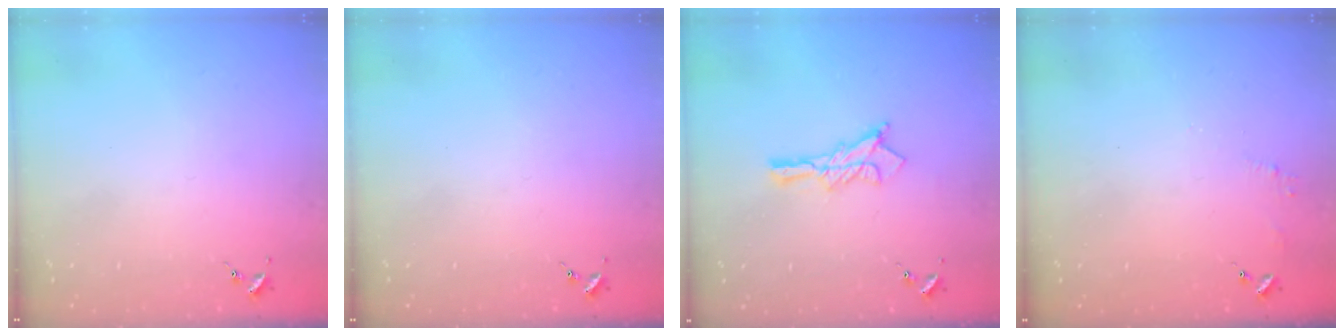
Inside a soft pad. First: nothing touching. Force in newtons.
{"total": 0.0}
{"total": 10.6, "press": 10.6, "slide": 0.8}
{"total": 4.8, "press": 4.8, "slide": 0.4}